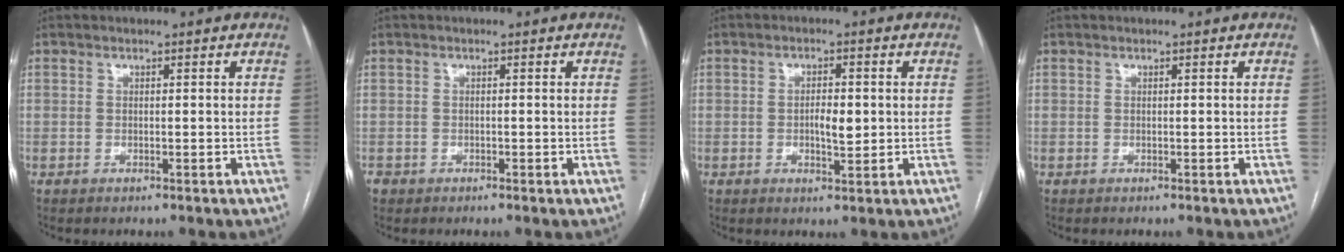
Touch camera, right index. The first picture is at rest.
{"total": 1.1, "force": [-0.6, 1.0, 0.1], "torque": [0.000, 0.005, -0.012]}
{"total": 3.6, "force": [-0.1, 1.2, 3.4], "torque": [-0.056, 0.000, 0.000]}
{"total": 0.0}